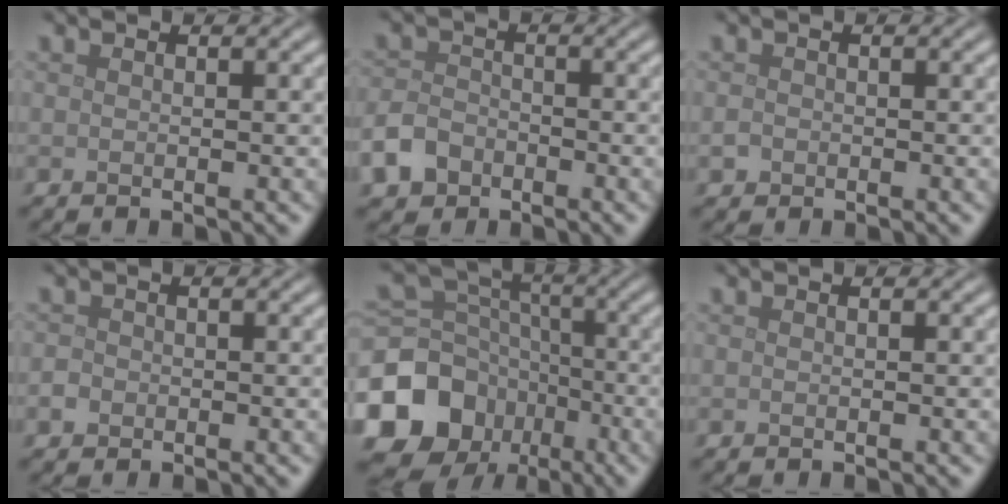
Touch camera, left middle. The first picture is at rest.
{"total": 3.8, "force": [-2.4, 2.6, 1.4], "torque": [-0.032, -0.008, -0.052]}
{"total": 0.7, "force": [-0.3, 0.6, 0.2], "torque": [-0.002, -0.003, -0.007]}
{"total": 1.1, "force": [-0.4, 0.9, 0.3], "torque": [-0.002, -0.001, -0.011]}
{"total": 13.7, "force": [-6.6, 11.1, 4.5], "torque": [-0.125, -0.017, -0.125]}
{"total": 0.0}